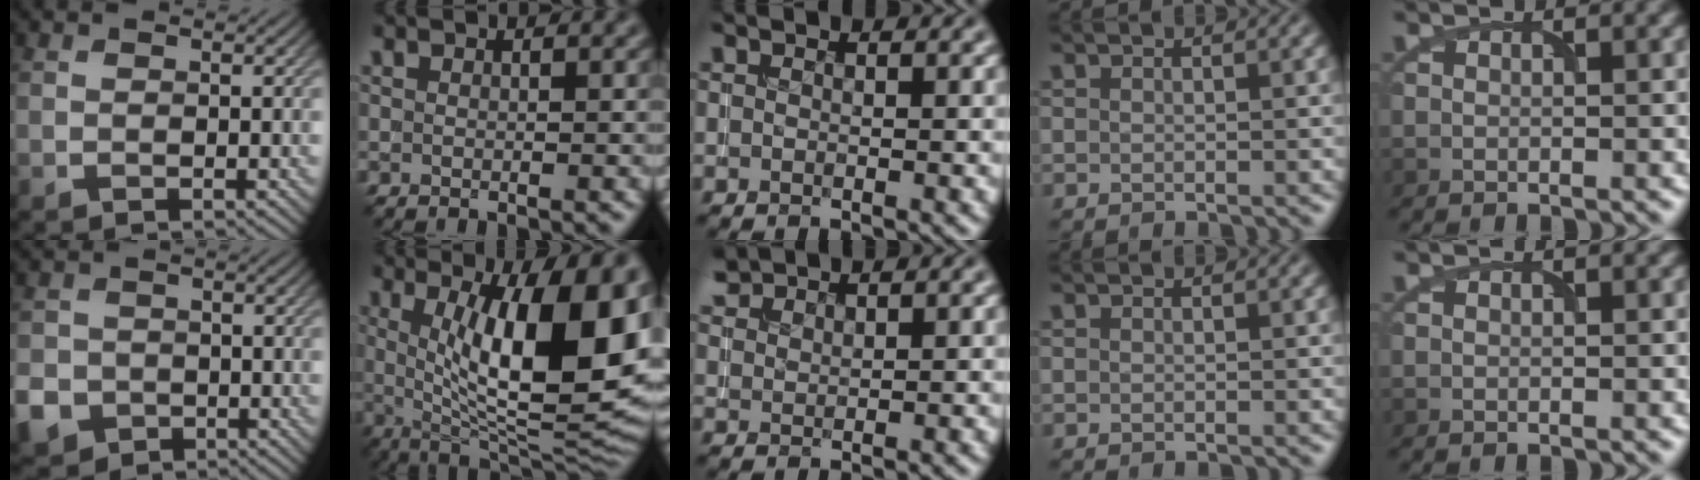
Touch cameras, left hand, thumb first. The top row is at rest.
{"thumb": {"total": 5.9, "force": [-2.5, 5.0, 1.9], "torque": [-0.055, -0.020, -0.057]}, "index": {"total": 15.6, "force": [2.9, 5.3, 14.4], "torque": [-0.175, 0.002, 0.041]}, "middle": {"total": 2.0, "force": [1.9, 0.4, 0.3], "torque": [-0.007, 0.007, 0.044]}}